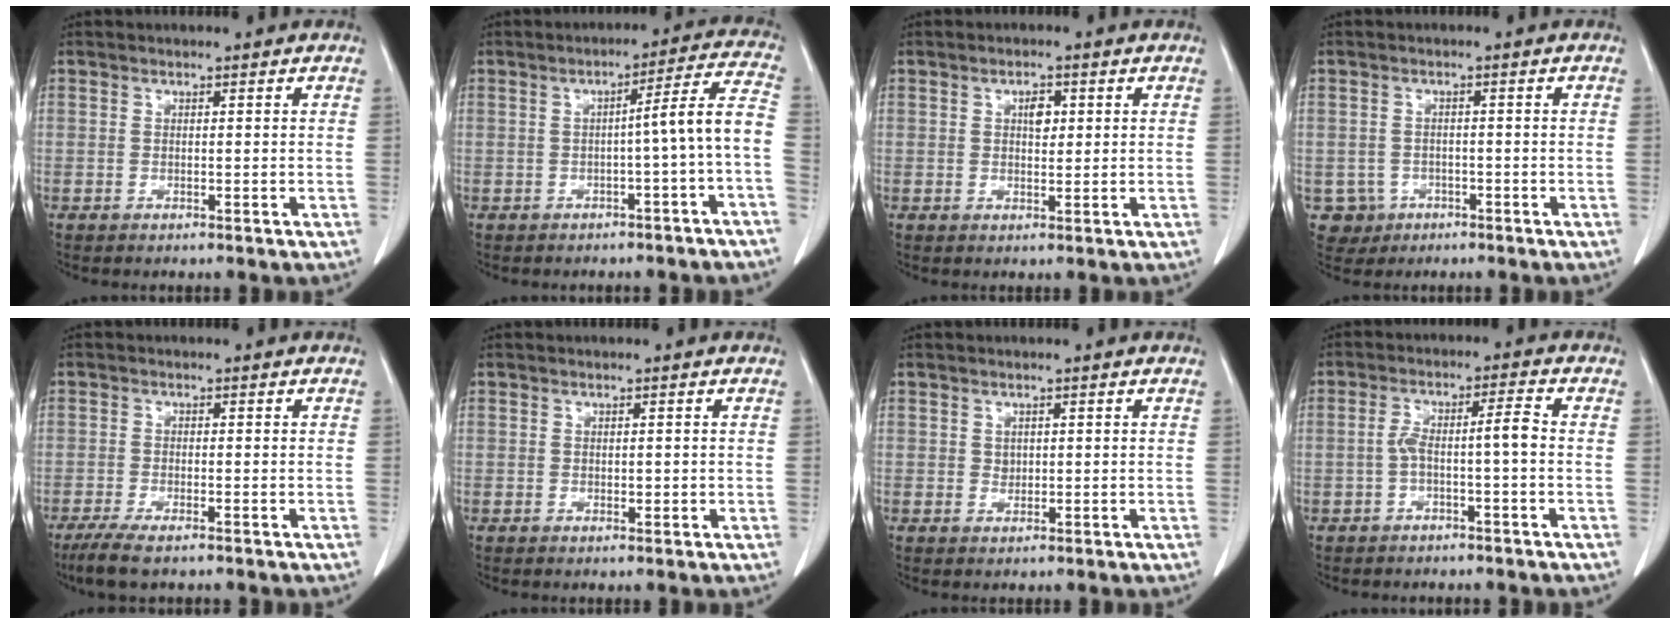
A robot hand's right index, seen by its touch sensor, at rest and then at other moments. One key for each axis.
{"total": 7.3, "fx": -2.1, "fy": -0.8, "fz": 7.0, "tx": -0.086, "ty": 0.021, "tz": -0.030}
{"total": 2.4, "fx": 0.7, "fy": 1.2, "fz": 1.9, "tx": -0.030, "ty": 0.000, "tz": 0.011}
{"total": 3.7, "fx": -1.4, "fy": 3.5, "fz": -0.1, "tx": 0.005, "ty": 0.010, "tz": -0.017}
{"total": 5.1, "fx": -3.7, "fy": 0.9, "fz": 3.4, "tx": -0.063, "ty": -0.014, "tz": -0.060}
{"total": 0.9, "fx": 0.0, "fy": 0.6, "fz": 0.7, "tx": -0.008, "ty": -0.001, "tz": 0.001}
{"total": 1.0, "fx": 0.3, "fy": 0.9, "fz": 0.4, "tx": -0.004, "ty": -0.001, "tz": 0.006}
{"total": 4.7, "fx": -1.1, "fy": 0.5, "fz": 4.6, "tx": -0.089, "ty": 0.026, "tz": -0.013}